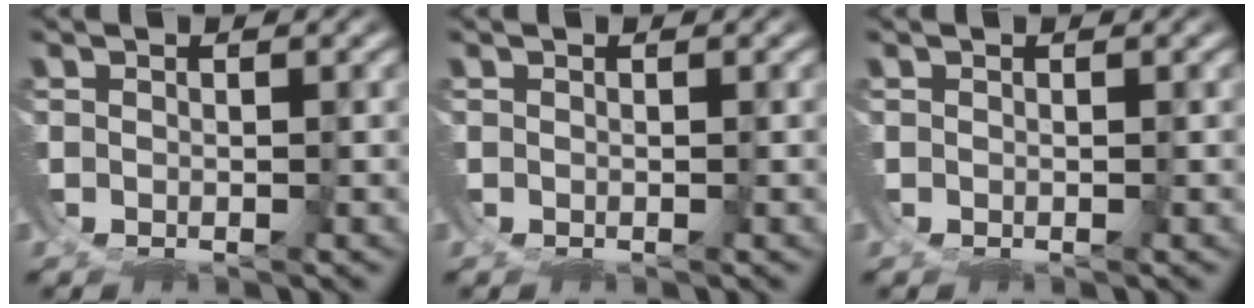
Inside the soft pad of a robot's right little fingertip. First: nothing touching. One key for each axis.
{"total": 0.0}
{"total": 0.0}